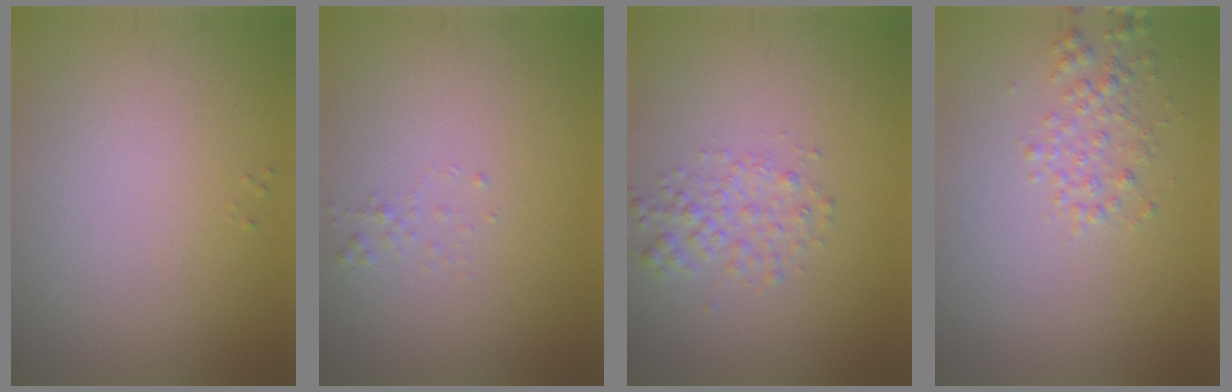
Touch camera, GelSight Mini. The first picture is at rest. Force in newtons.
{"total": 0.6, "press": 0.6, "slide": 0.1}
{"total": 2.2, "press": 2.2, "slide": 0.1}
{"total": 1.9, "press": 1.9, "slide": 0.1}